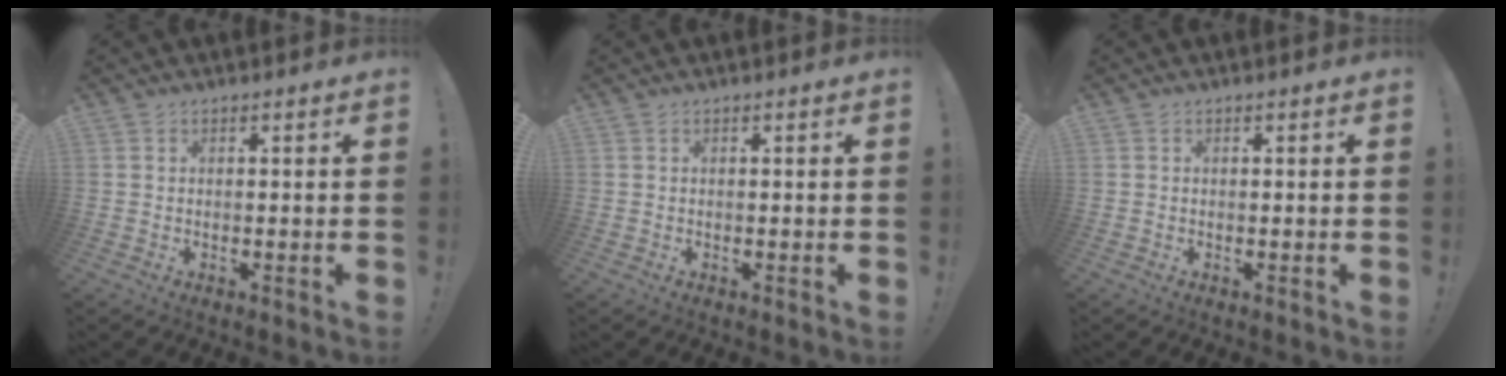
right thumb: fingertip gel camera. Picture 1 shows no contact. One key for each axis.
{"total": 0.0}
{"total": 0.0}